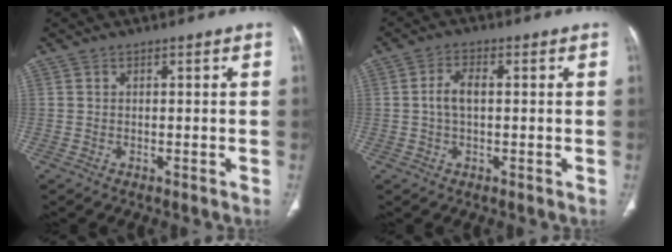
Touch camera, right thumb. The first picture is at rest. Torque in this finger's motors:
{"motor_torque": [0.04, 0.11, -0.25, 0.24, 0.15]}